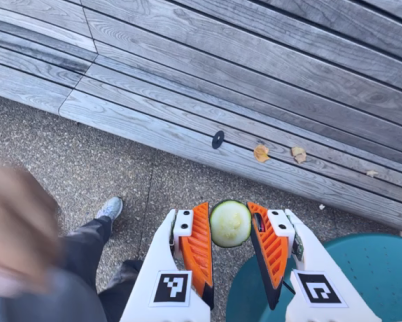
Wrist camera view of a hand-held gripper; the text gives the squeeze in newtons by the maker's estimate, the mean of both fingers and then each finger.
{"total": 7.8, "left": 7.8, "right": 7.7}